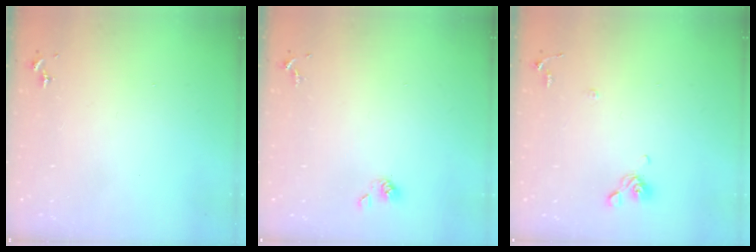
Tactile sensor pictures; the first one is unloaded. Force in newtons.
{"total": 4.8, "press": 4.2, "slide": 2.2}
{"total": 7.6, "press": 7.3, "slide": 2.1}